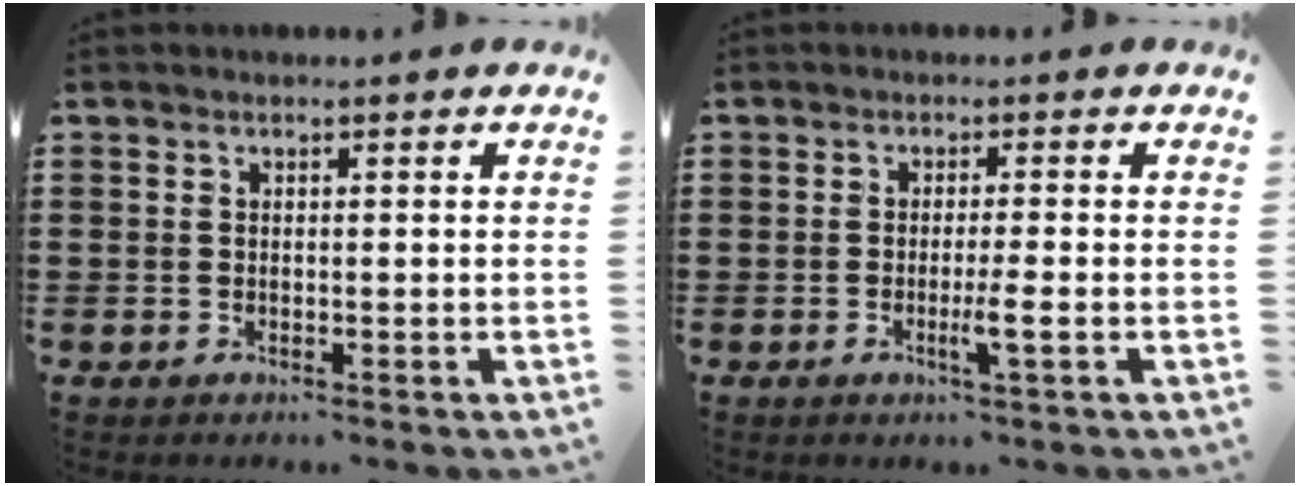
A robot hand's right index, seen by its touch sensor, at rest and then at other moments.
{"total": 3.3, "force": [-1.2, -0.2, 3.0], "torque": [-0.056, -0.012, -0.026]}